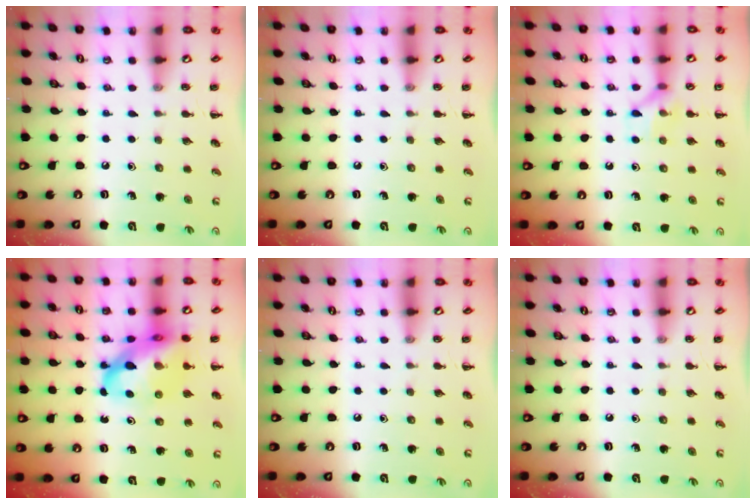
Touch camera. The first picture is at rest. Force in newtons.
{"total": 0.0}
{"total": 7.9, "press": 7.9, "slide": 0.6}
{"total": 18.0, "press": 17.5, "slide": 4.3}
{"total": 0.0}
{"total": 0.0}